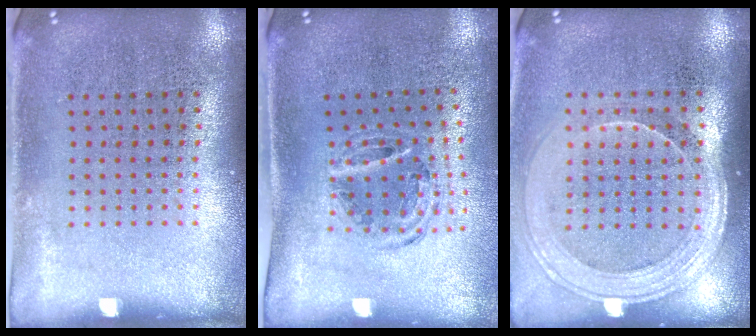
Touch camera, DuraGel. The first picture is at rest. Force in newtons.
{"total": 0.9, "press": 0.9, "slide": 0.2}
{"total": 1.9, "press": 1.6, "slide": 1.0}